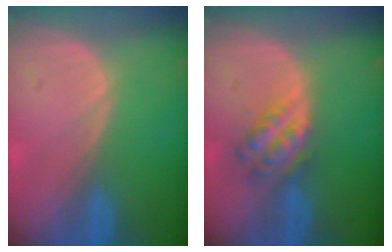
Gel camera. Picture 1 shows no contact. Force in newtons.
{"total": 5.5, "press": 5.0, "slide": 2.4}